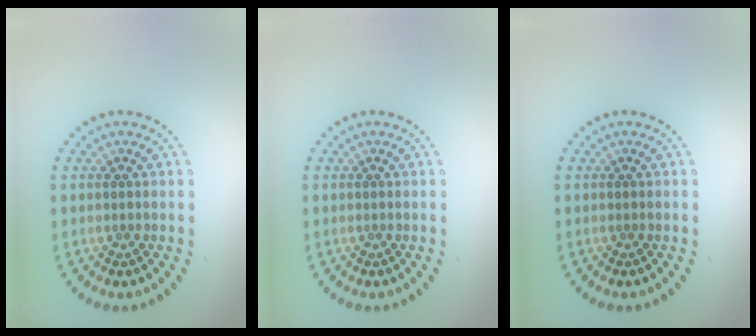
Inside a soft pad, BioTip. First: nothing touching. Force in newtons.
{"total": 0.0}
{"total": 0.0}